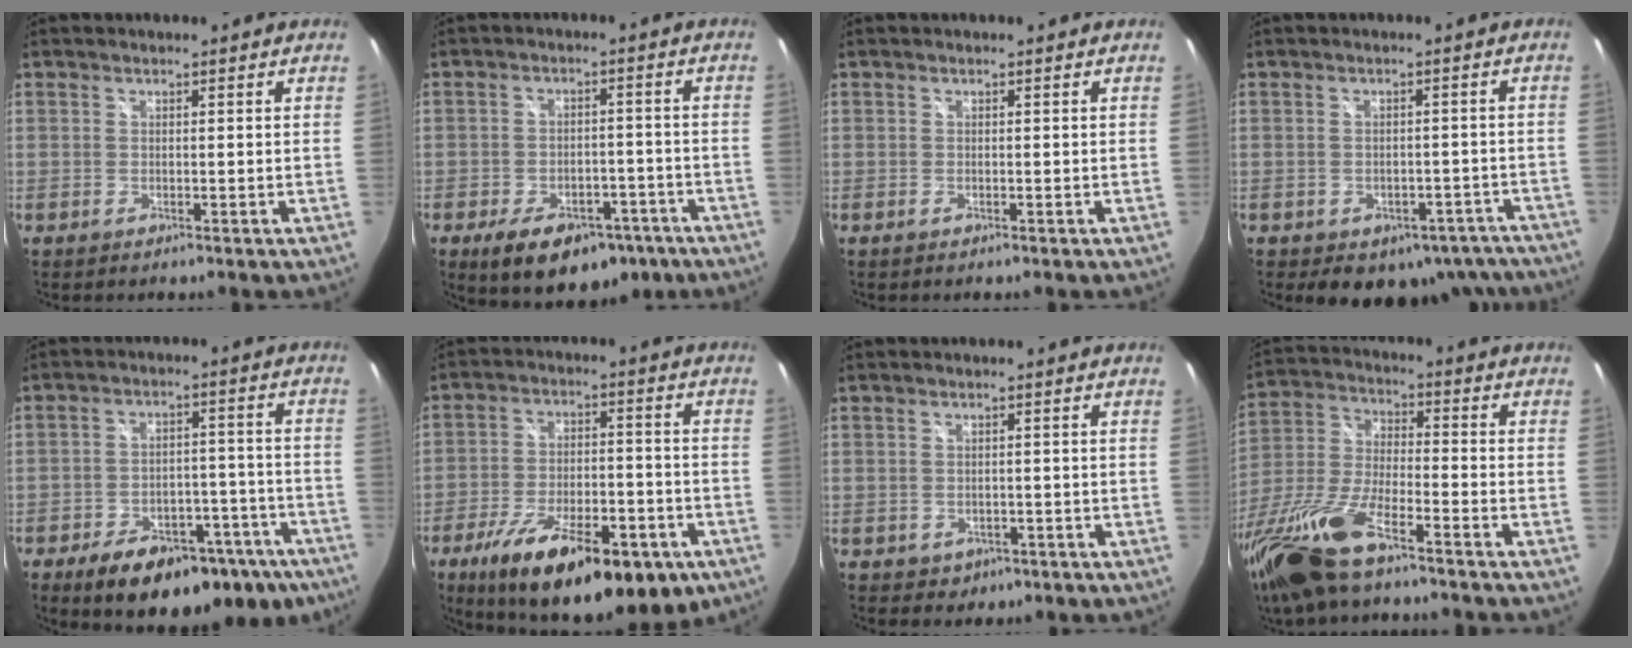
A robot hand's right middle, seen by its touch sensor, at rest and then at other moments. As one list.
[{"total": 14.6, "force": [-9.3, 7.9, 8.0], "torque": [-0.155, 0.001, -0.120]}, {"total": 0.0}, {"total": 12.9, "force": [-8.9, 7.8, 5.0], "torque": [-0.086, 0.013, -0.078]}, {"total": 21.4, "force": [-14.7, 10.2, 11.8], "torque": [-0.189, 0.008, -0.176]}, {"total": 23.7, "force": [-14.1, 8.7, 16.9], "torque": [-0.289, -0.036, -0.202]}, {"total": 2.6, "force": [-0.8, 2.3, 1.1], "torque": [-0.027, 0.000, 0.002]}, {"total": 18.2, "force": [-12.6, 4.9, 12.2], "torque": [-0.273, -0.036, -0.247]}]